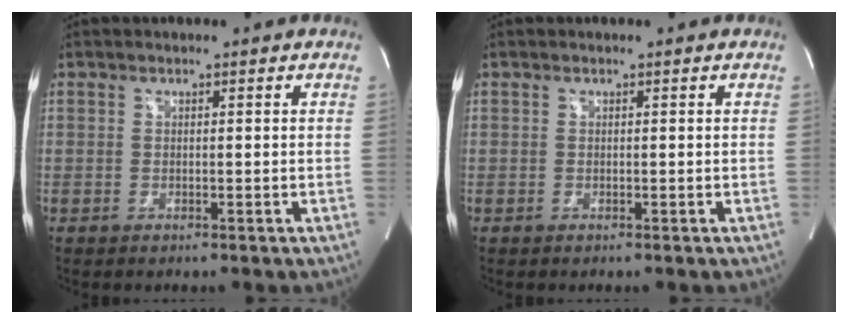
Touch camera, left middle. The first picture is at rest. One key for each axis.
{"total": 0.0}